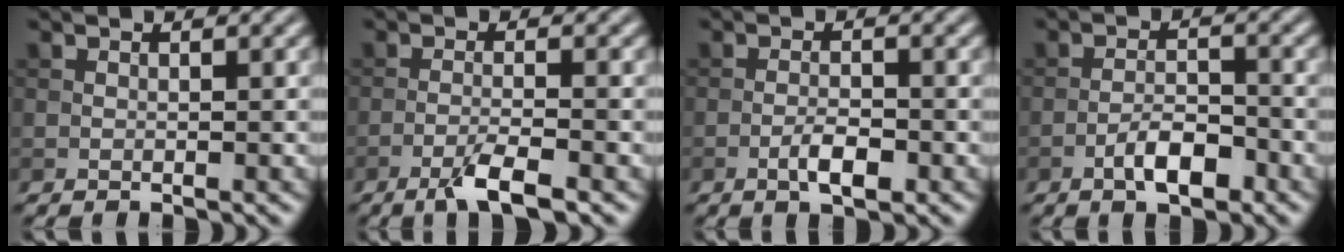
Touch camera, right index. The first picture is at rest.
{"total": 3.4, "force": [-2.1, 0.5, 2.6], "torque": [-0.047, 0.002, -0.048]}
{"total": 2.6, "force": [-1.2, 0.8, 2.1], "torque": [-0.039, 0.002, -0.025]}
{"total": 3.4, "force": [-1.9, 1.3, 2.5], "torque": [-0.041, 0.009, -0.037]}